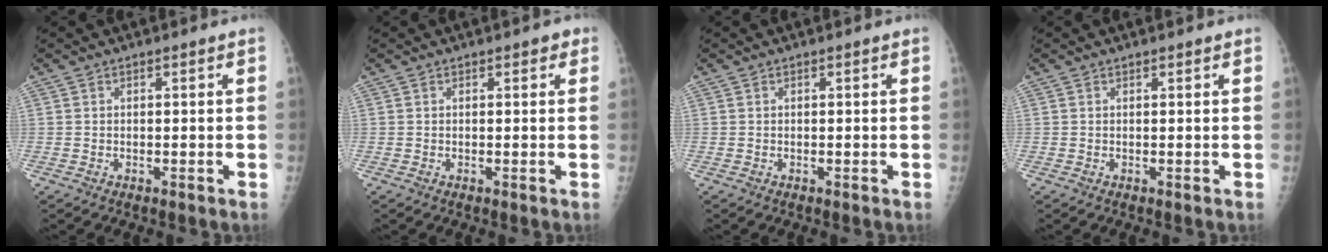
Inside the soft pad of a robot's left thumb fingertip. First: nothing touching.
{"total": 1.4, "force": [0.7, 0.8, 0.8], "torque": [0.002, 0.001, 0.004]}
{"total": 0.0}
{"total": 0.6, "force": [0.5, 0.2, 0.3], "torque": [-0.005, -0.001, 0.005]}